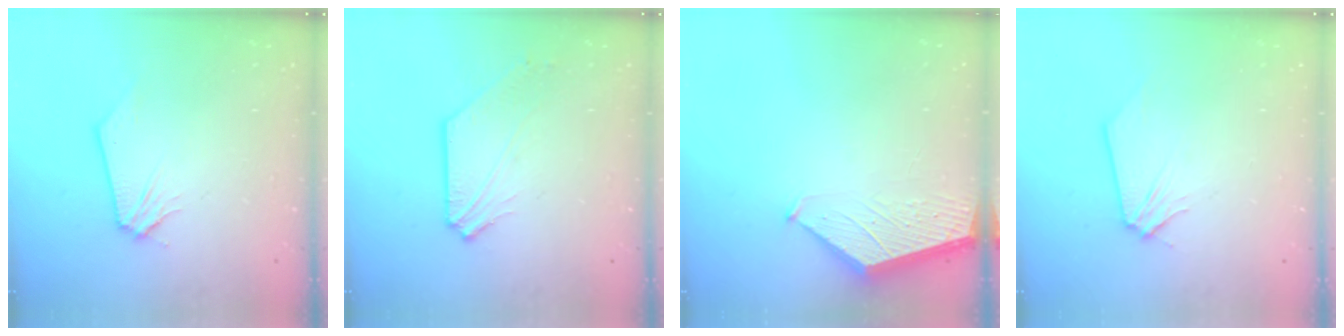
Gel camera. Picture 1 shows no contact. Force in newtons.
{"total": 3.2, "press": 3.1, "slide": 0.5}
{"total": 1.6, "press": 1.6, "slide": 0.2}
{"total": 0.0}